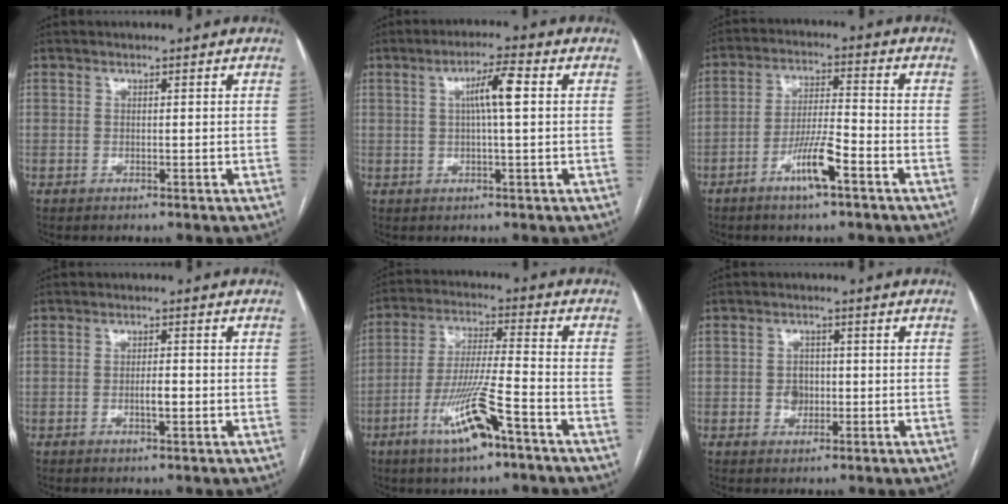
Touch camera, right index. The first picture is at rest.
{"total": 5.4, "force": [1.0, 0.1, 5.3], "torque": [-0.095, 0.009, 0.017]}
{"total": 7.6, "force": [-4.1, 0.8, 6.4], "torque": [-0.123, -0.001, -0.075]}
{"total": 2.4, "force": [-0.6, 0.6, 2.3], "torque": [-0.040, 0.001, -0.010]}
{"total": 11.8, "force": [-6.2, 1.1, 10.0], "torque": [-0.195, -0.012, -0.113]}
{"total": 2.9, "force": [-0.4, 2.4, 1.6], "torque": [-0.018, 0.006, -0.003]}